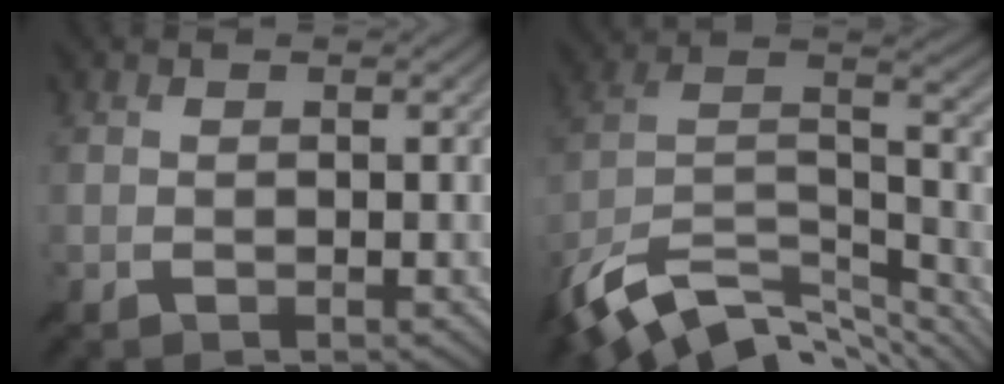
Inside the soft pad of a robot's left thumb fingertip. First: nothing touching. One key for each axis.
{"total": 14.9, "fx": -9.8, "fy": 6.9, "fz": 8.9, "tx": -0.231, "ty": -0.021, "tz": -0.162}